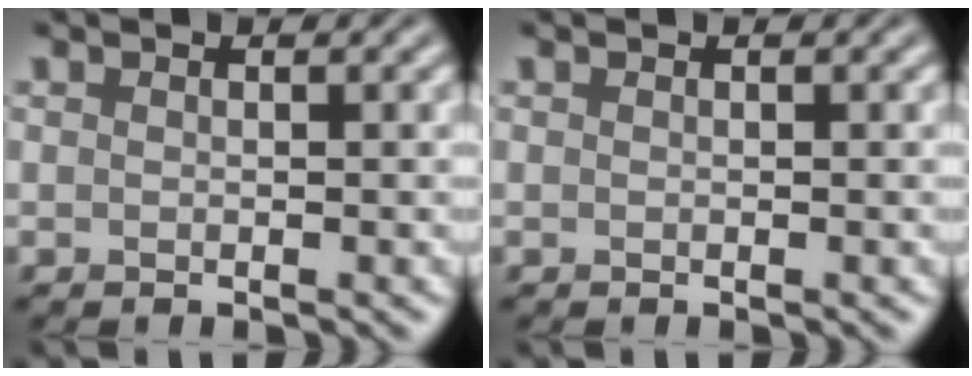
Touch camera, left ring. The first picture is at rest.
{"total": 0.0}